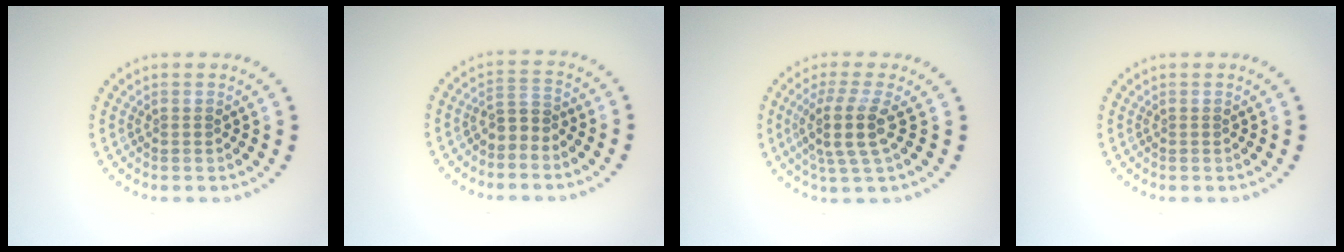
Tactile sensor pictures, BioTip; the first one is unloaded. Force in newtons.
{"total": 1.9, "press": 1.6, "slide": 1.1}
{"total": 3.7, "press": 2.9, "slide": 2.3}
{"total": 0.0}